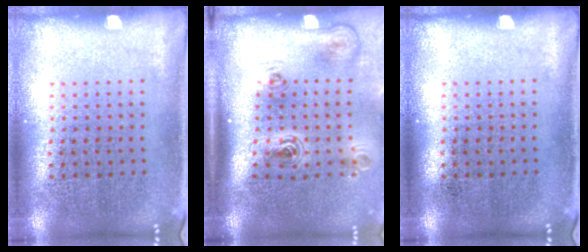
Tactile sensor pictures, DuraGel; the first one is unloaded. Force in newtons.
{"total": 2.3, "press": 1.4, "slide": 1.8}
{"total": 0.0}